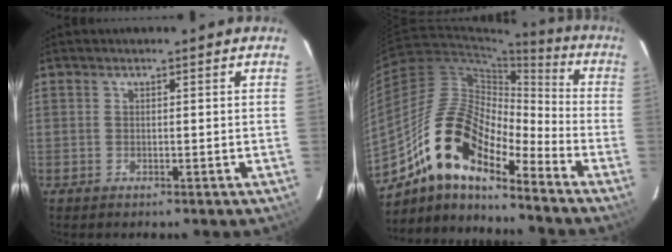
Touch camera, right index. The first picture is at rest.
{"total": 16.2, "force": [-11.4, 5.4, 10.1], "torque": [-0.180, 0.001, -0.229]}